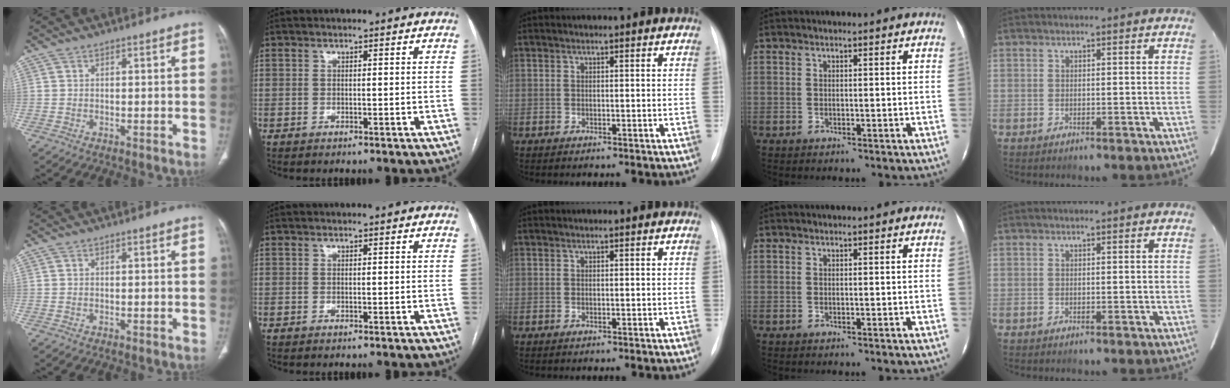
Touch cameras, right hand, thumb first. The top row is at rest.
{}